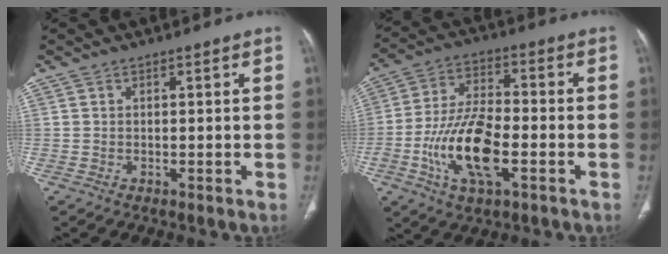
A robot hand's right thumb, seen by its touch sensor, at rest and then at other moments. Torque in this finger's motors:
{"motor_torque": [0.82, 0.75, 1.28, -0.08, 0.20]}